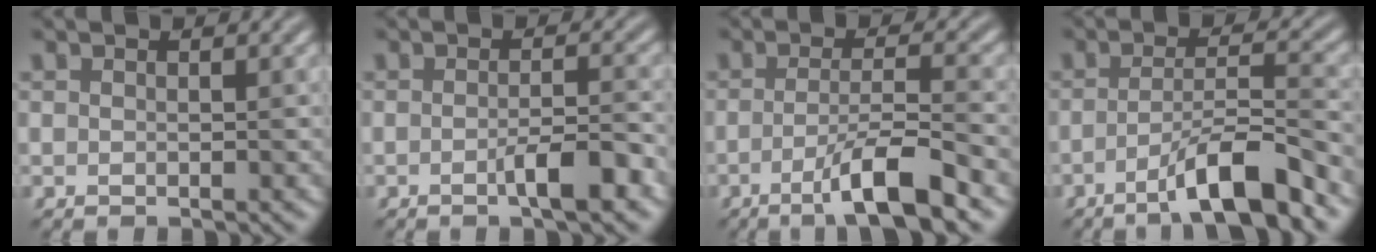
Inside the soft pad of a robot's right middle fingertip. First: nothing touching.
{"total": 3.2, "force": [-1.3, 0.6, 2.8], "torque": [-0.045, 0.006, -0.025]}
{"total": 6.0, "force": [-2.8, 0.9, 5.2], "torque": [-0.086, 0.004, -0.055]}
{"total": 6.4, "force": [-3.7, 1.0, 5.2], "torque": [-0.078, 0.012, -0.065]}